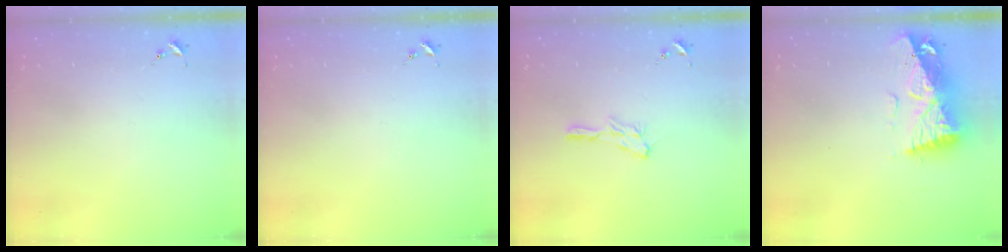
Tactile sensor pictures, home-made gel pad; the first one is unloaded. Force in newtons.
{"total": 0.0}
{"total": 6.7, "press": 6.6, "slide": 0.4}
{"total": 13.3, "press": 13.3, "slide": 1.4}